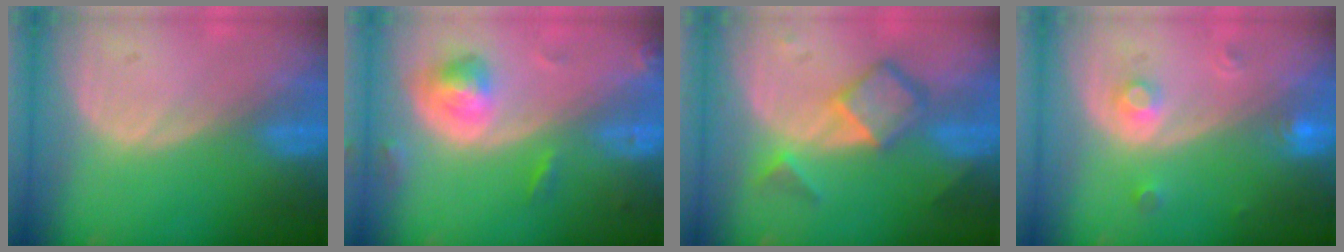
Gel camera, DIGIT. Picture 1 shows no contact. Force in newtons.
{"total": 5.0, "press": 4.8, "slide": 1.5}
{"total": 6.8, "press": 5.8, "slide": 3.6}
{"total": 3.1, "press": 2.9, "slide": 1.2}